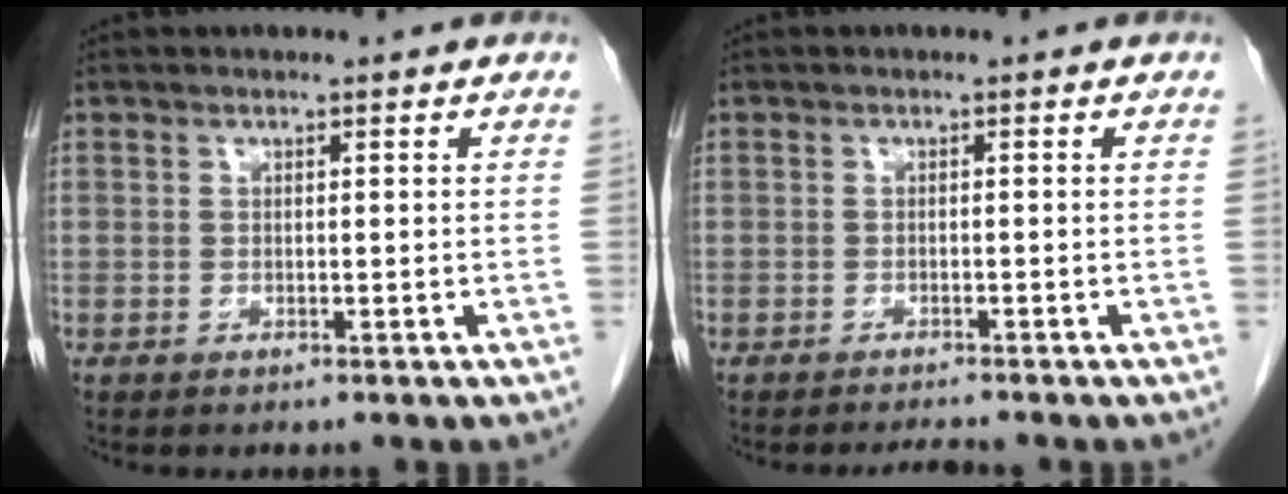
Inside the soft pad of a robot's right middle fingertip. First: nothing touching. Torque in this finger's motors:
{"motor_torque": [0.00, 0.02, -0.01, 0.00]}